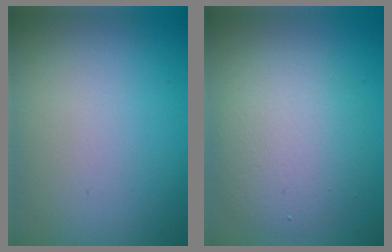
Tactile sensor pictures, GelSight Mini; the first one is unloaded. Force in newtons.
{"total": 4.8, "press": 4.7, "slide": 0.3}